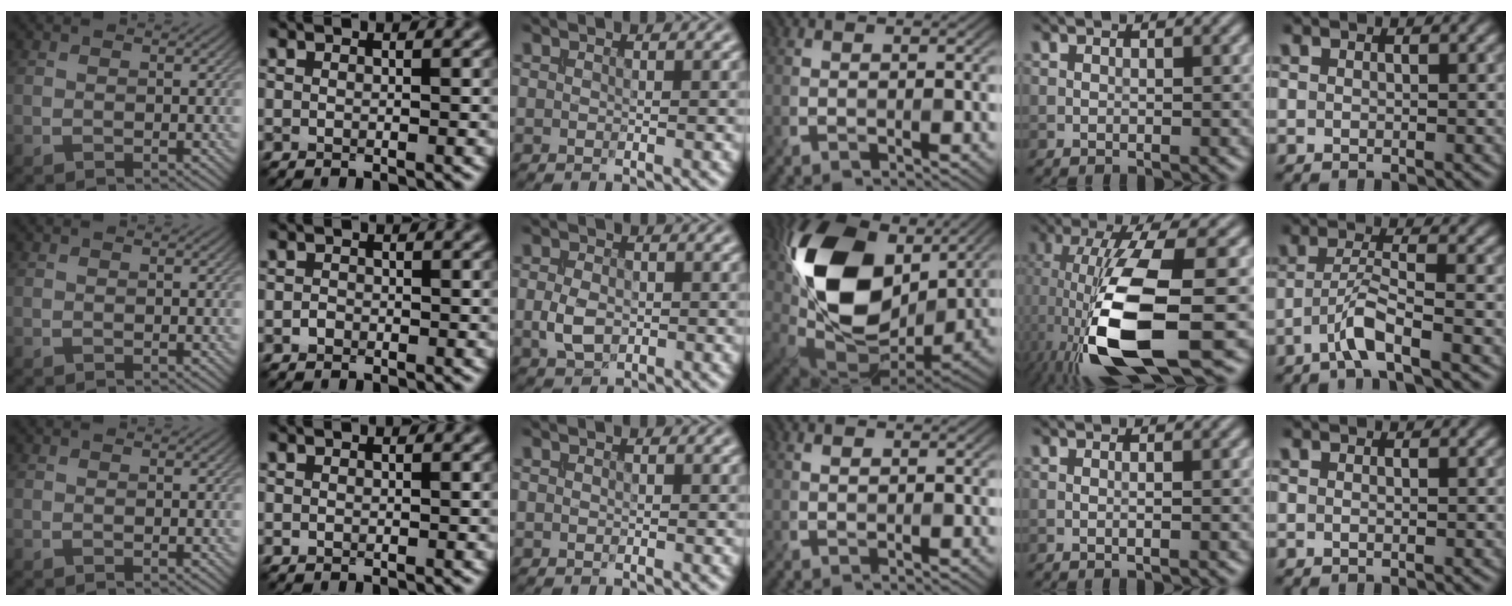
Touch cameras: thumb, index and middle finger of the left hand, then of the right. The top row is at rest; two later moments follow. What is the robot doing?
{"motion": "extract", "object": "drawer"}